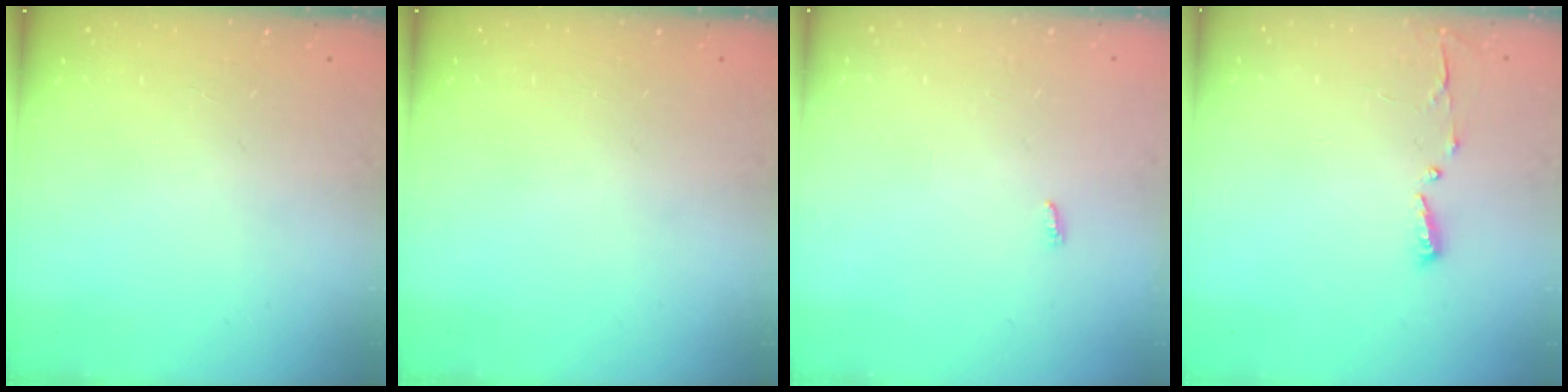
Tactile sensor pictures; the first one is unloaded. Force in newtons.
{"total": 0.0}
{"total": 2.3, "press": 2.3, "slide": 0.3}
{"total": 3.9, "press": 3.9, "slide": 0.3}